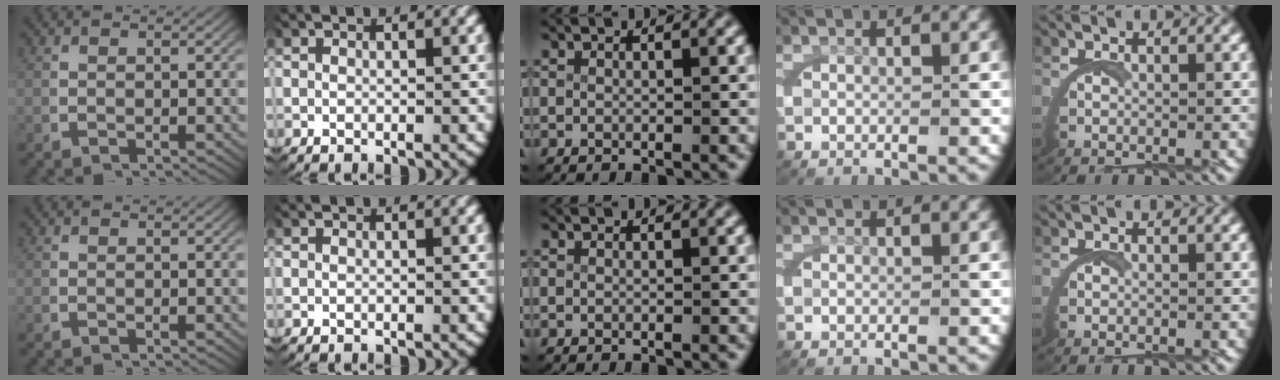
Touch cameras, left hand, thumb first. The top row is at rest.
{}